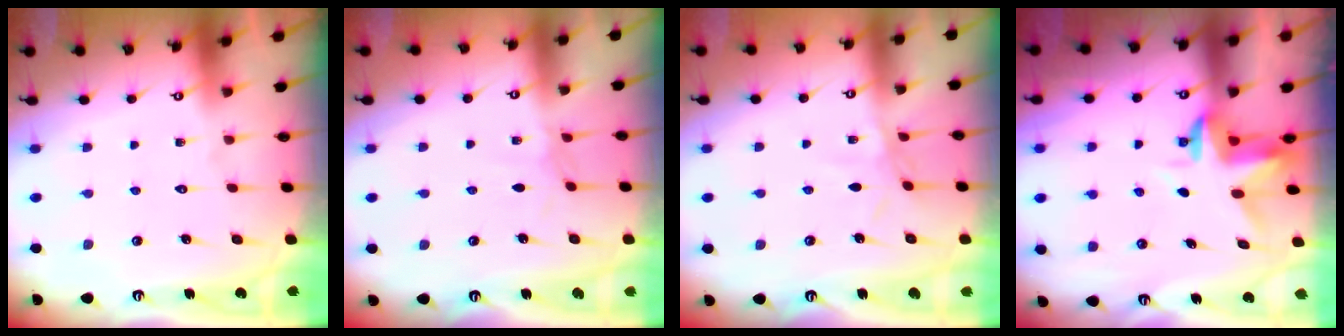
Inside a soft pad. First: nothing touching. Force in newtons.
{"total": 1.9, "press": 1.9, "slide": 0.5}
{"total": 2.8, "press": 2.8, "slide": 0.2}
{"total": 3.2, "press": 3.2, "slide": 0.4}